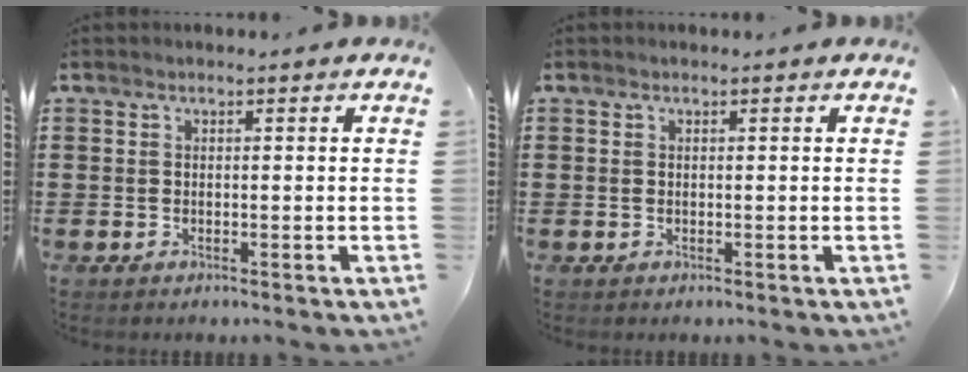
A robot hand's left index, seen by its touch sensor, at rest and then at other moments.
{"total": 0.0}